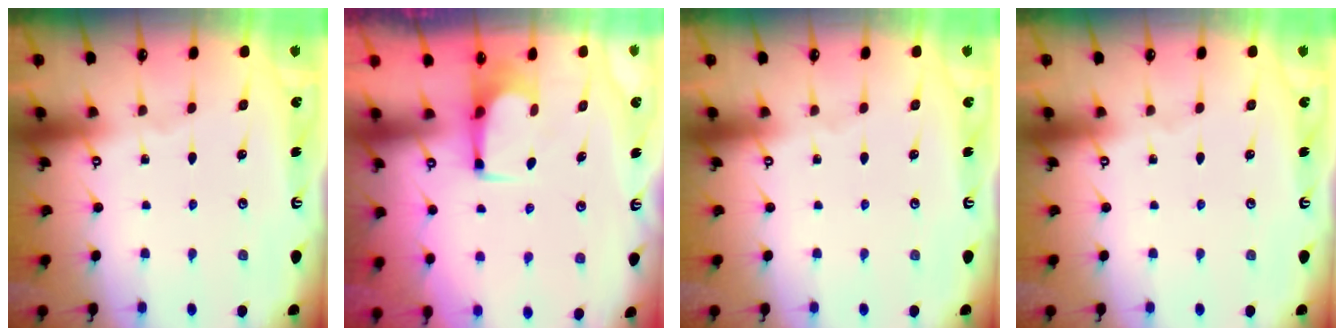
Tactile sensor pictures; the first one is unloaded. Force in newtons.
{"total": 2.5, "press": 2.4, "slide": 0.4}
{"total": 0.0}
{"total": 0.0}